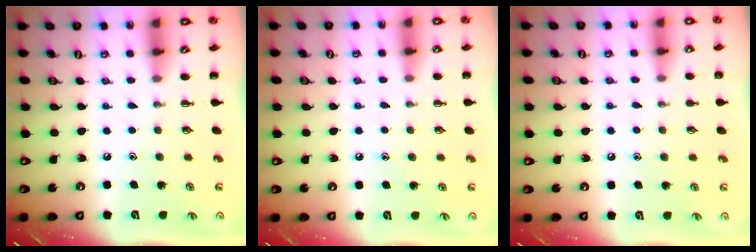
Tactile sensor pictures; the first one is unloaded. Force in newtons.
{"total": 5.3, "press": 5.0, "slide": 1.7}
{"total": 5.3, "press": 5.1, "slide": 1.4}